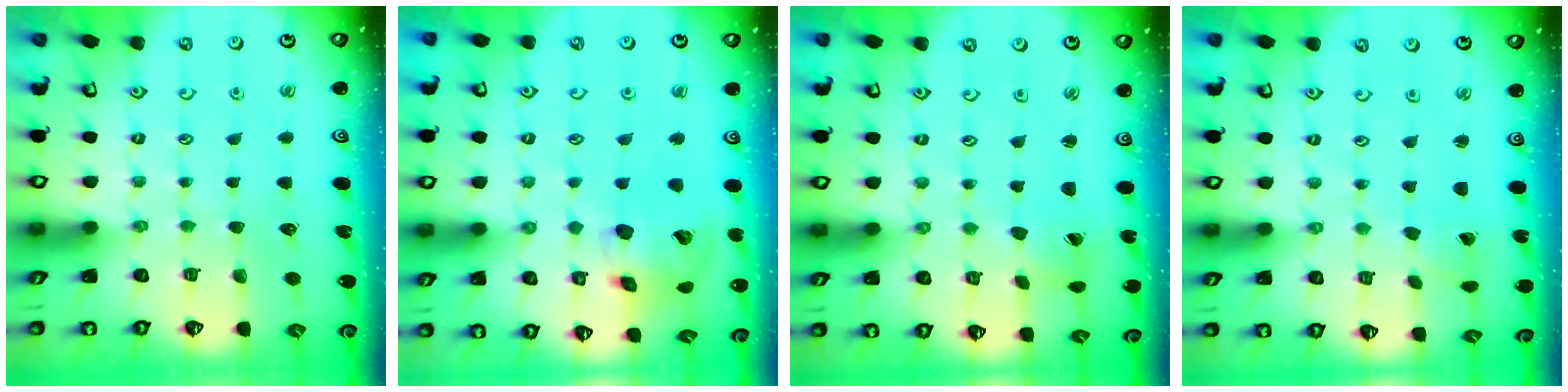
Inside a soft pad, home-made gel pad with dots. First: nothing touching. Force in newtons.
{"total": 14.7, "press": 14.5, "slide": 2.3}
{"total": 1.9, "press": 1.9, "slide": 0.2}
{"total": 1.7, "press": 1.7, "slide": 0.3}